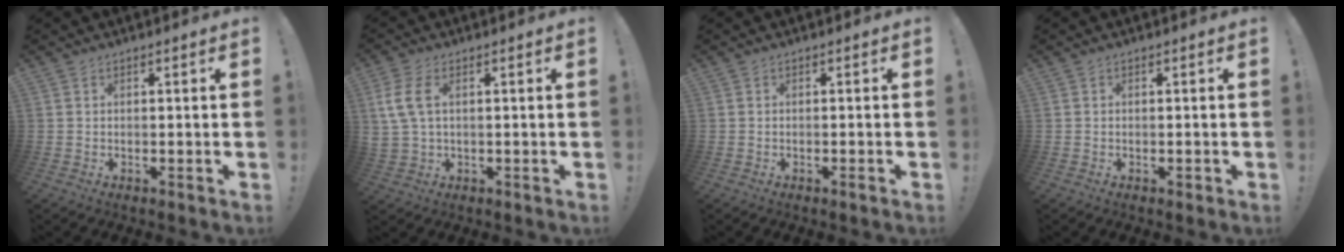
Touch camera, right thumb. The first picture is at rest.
{"total": 8.2, "force": [2.0, 4.7, 6.4], "torque": [-0.136, -0.005, 0.040]}
{"total": 0.8, "force": [-0.4, -0.1, 0.7], "torque": [-0.012, 0.000, -0.008]}
{"total": 0.8, "force": [-0.5, 0.4, 0.5], "torque": [-0.011, 0.003, -0.007]}